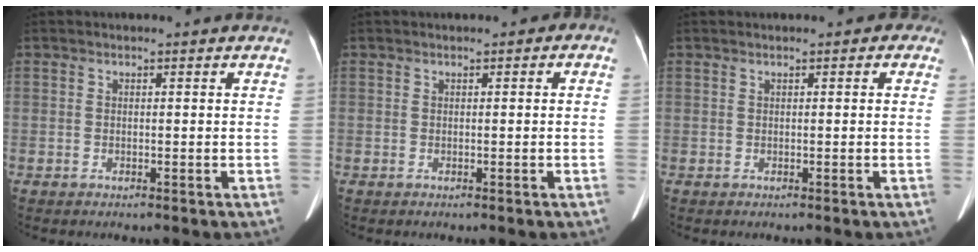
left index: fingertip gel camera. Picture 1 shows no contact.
{"total": 0.8, "force": [-0.1, 0.6, 0.5], "torque": [-0.002, 0.008, -0.003]}
{"total": 1.1, "force": [0.4, 0.6, 0.8], "torque": [-0.004, 0.009, 0.001]}